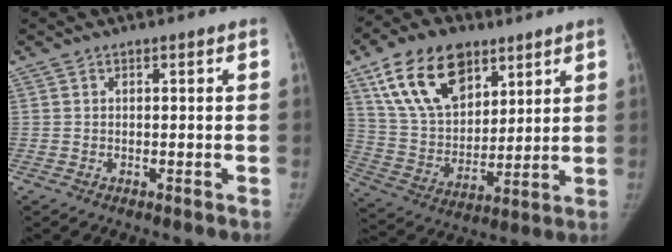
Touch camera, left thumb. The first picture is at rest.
{"total": 18.9, "force": [10.5, 11.2, 10.9], "torque": [-0.161, -0.034, 0.199]}